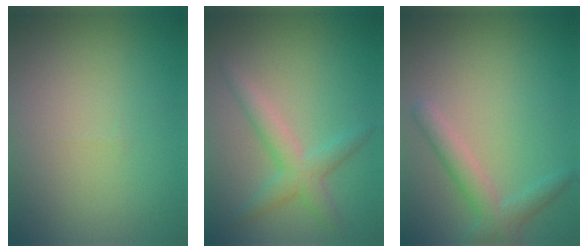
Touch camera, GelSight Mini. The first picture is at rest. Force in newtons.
{"total": 3.0, "press": 3.0, "slide": 0.1}
{"total": 2.7, "press": 2.7, "slide": 0.1}